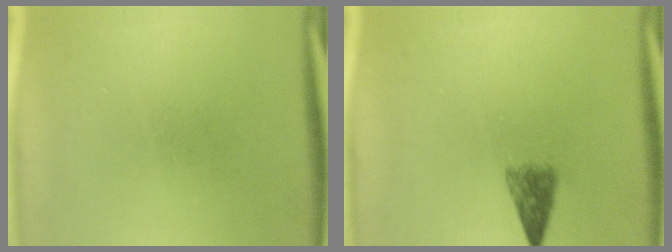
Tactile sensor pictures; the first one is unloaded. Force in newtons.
{"total": 2.9}